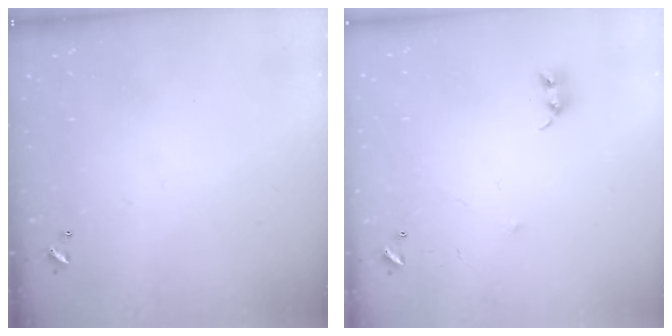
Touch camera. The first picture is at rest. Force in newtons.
{"total": 6.4, "press": 6.4, "slide": 0.6}